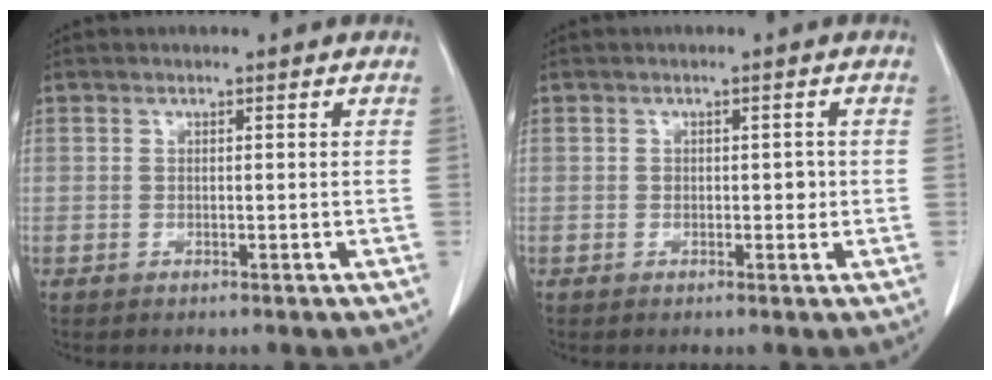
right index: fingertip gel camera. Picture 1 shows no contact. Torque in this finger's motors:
{"motor_torque": [0.15, -0.11, 0.00, 0.02]}